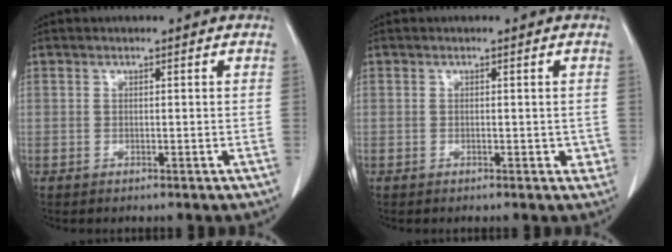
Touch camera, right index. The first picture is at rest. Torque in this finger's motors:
{"motor_torque": [0.34, -0.12, 0.06, 0.01]}